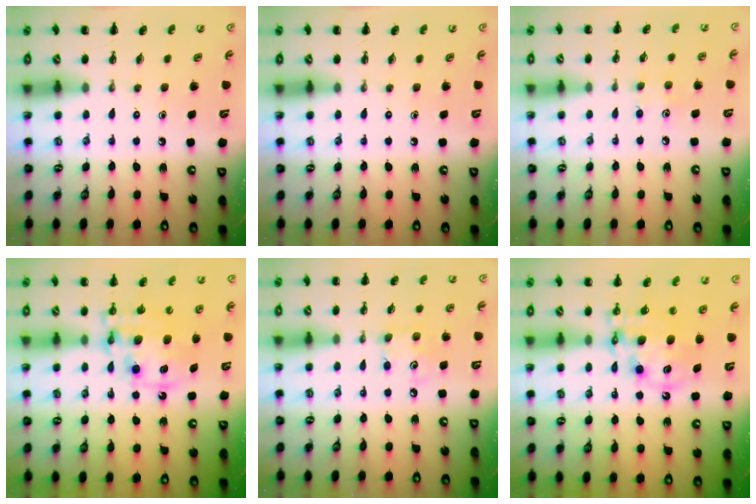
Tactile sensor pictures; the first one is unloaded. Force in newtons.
{"total": 0.0}
{"total": 4.0, "press": 3.9, "slide": 1.1}
{"total": 13.1, "press": 12.8, "slide": 2.8}
{"total": 6.0, "press": 5.9, "slide": 1.0}
{"total": 10.9, "press": 10.6, "slide": 2.7}